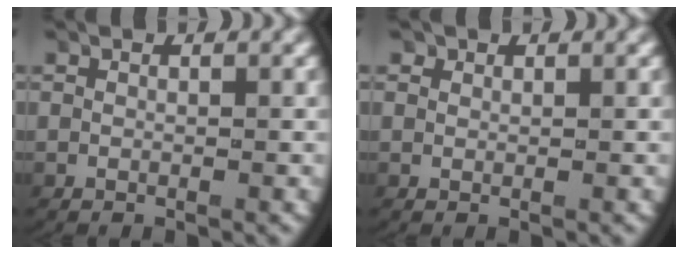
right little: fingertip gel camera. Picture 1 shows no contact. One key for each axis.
{"total": 0.5, "fx": 0.4, "fy": 0.4, "fz": 0.0, "tx": -0.003, "ty": -0.001, "tz": 0.010}